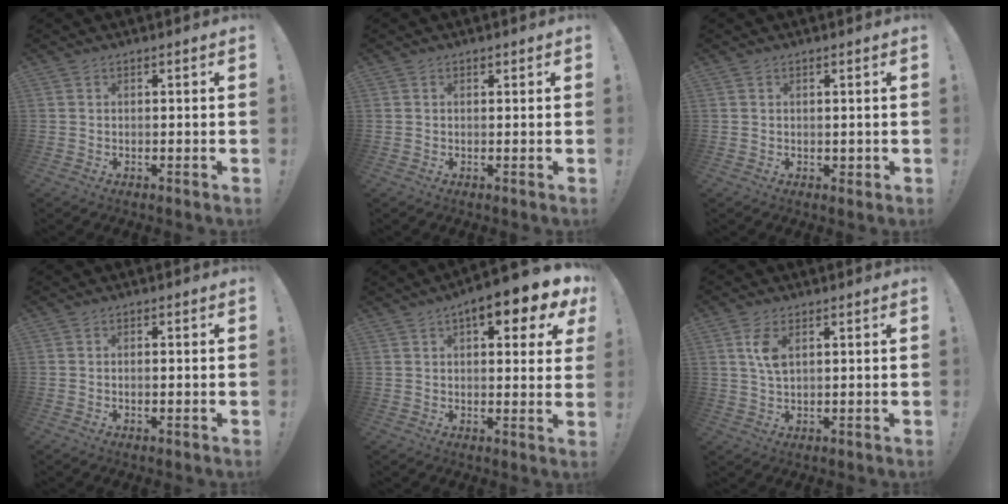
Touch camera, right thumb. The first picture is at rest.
{"total": 0.6, "force": [0.4, 0.4, 0.2], "torque": [0.005, -0.001, 0.006]}
{"total": 1.3, "force": [0.5, 1.2, 0.4], "torque": [0.009, -0.005, 0.007]}
{"total": 0.9, "force": [-0.3, 0.2, 0.8], "torque": [-0.014, 0.000, -0.006]}
{"total": 10.5, "force": [5.6, 3.3, 8.2], "torque": [-0.098, -0.031, 0.087]}
{"total": 5.5, "force": [2.1, 2.6, 4.3], "torque": [-0.080, -0.008, 0.032]}